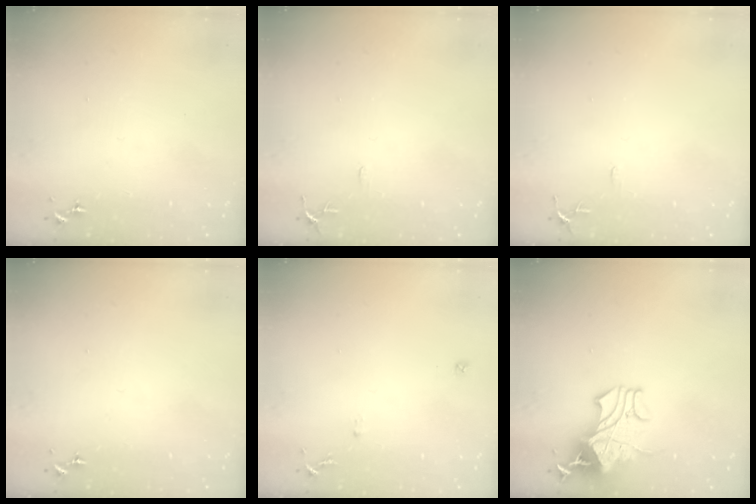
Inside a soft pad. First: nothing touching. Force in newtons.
{"total": 5.3, "press": 5.2, "slide": 0.6}
{"total": 5.3, "press": 5.2, "slide": 0.6}
{"total": 0.0}
{"total": 5.6, "press": 5.5, "slide": 0.6}
{"total": 18.0, "press": 18.0, "slide": 0.2}